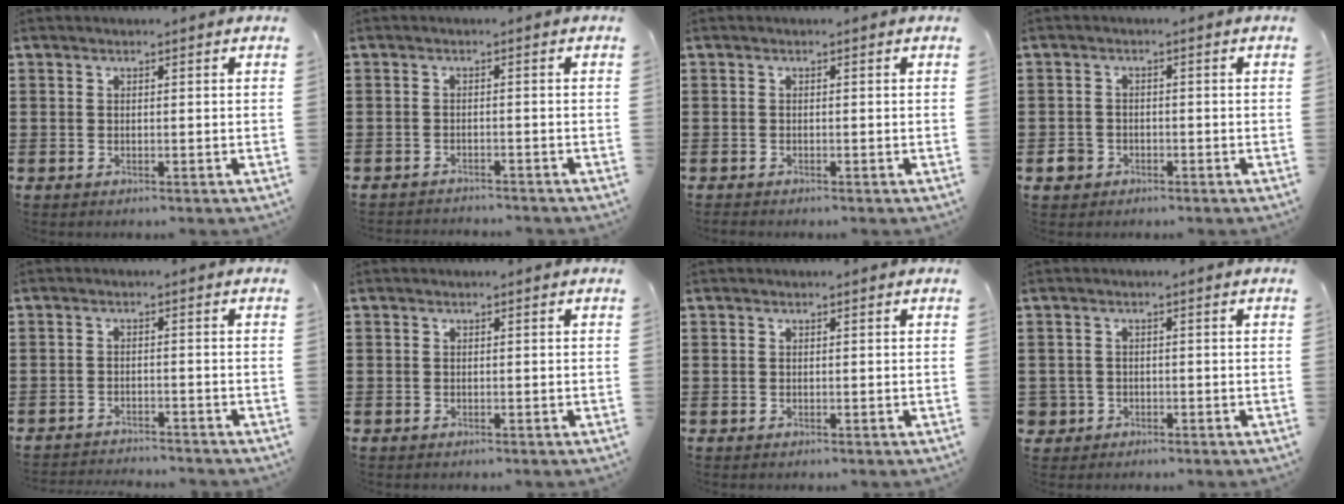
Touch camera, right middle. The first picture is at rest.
{"total": 1.5, "force": [-1.5, 0.2, -0.1], "torque": [-0.002, 0.001, -0.032]}
{"total": 0.6, "force": [-0.5, 0.2, -0.1], "torque": [0.001, -0.002, -0.011]}
{"total": 2.5, "force": [-1.5, 2.0, 0.4], "torque": [-0.019, -0.003, -0.033]}
{"total": 2.3, "force": [-2.3, 0.1, -0.2], "torque": [-0.004, -0.001, -0.049]}
{"total": 0.6, "force": [-0.3, 0.5, -0.2], "torque": [0.004, 0.004, -0.007]}
{"total": 0.0}
{"total": 1.8, "force": [-0.9, 1.6, 0.0], "torque": [-0.005, 0.000, -0.022]}